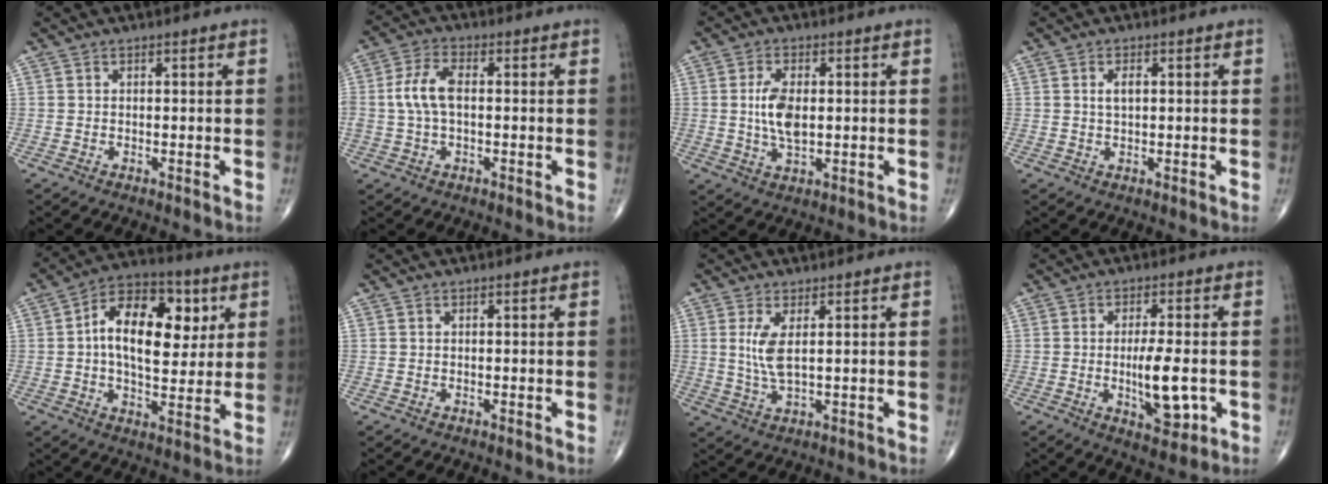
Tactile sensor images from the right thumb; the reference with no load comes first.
{"total": 6.9, "force": [0.1, 3.8, 5.8], "torque": [-0.130, 0.019, -0.002]}
{"total": 6.8, "force": [0.5, 3.4, 5.9], "torque": [-0.115, -0.005, 0.009]}
{"total": 2.3, "force": [0.5, 1.1, 2.0], "torque": [-0.037, 0.001, 0.010]}
{"total": 16.8, "force": [3.6, 9.7, 13.3], "torque": [-0.178, 0.007, 0.051]}
{"total": 0.0}
{"total": 5.0, "force": [1.1, 1.4, 4.7], "torque": [-0.105, -0.014, 0.029]}
{"total": 9.0, "force": [-1.5, 3.3, 8.2], "torque": [-0.124, -0.004, -0.015]}